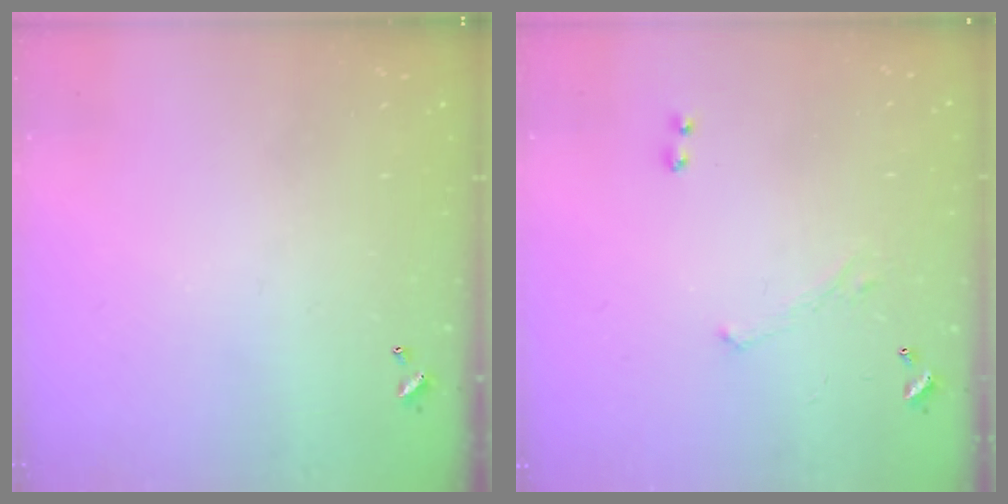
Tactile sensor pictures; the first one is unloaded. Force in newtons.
{"total": 1.6, "press": 1.5, "slide": 0.6}